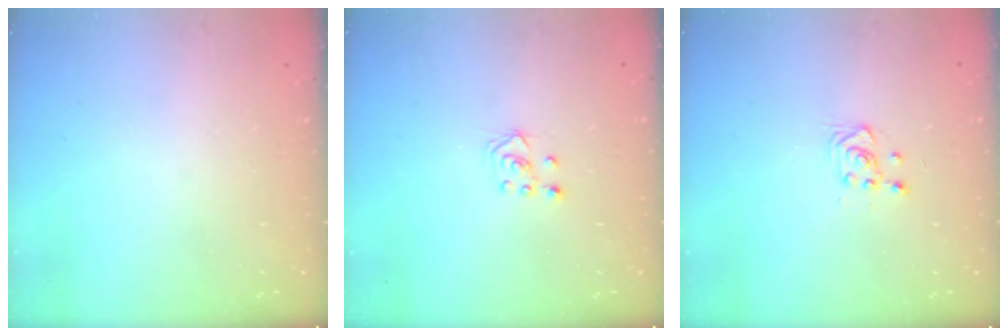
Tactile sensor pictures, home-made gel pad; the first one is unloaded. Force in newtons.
{"total": 3.6, "press": 3.6, "slide": 0.4}
{"total": 2.8, "press": 2.7, "slide": 0.7}